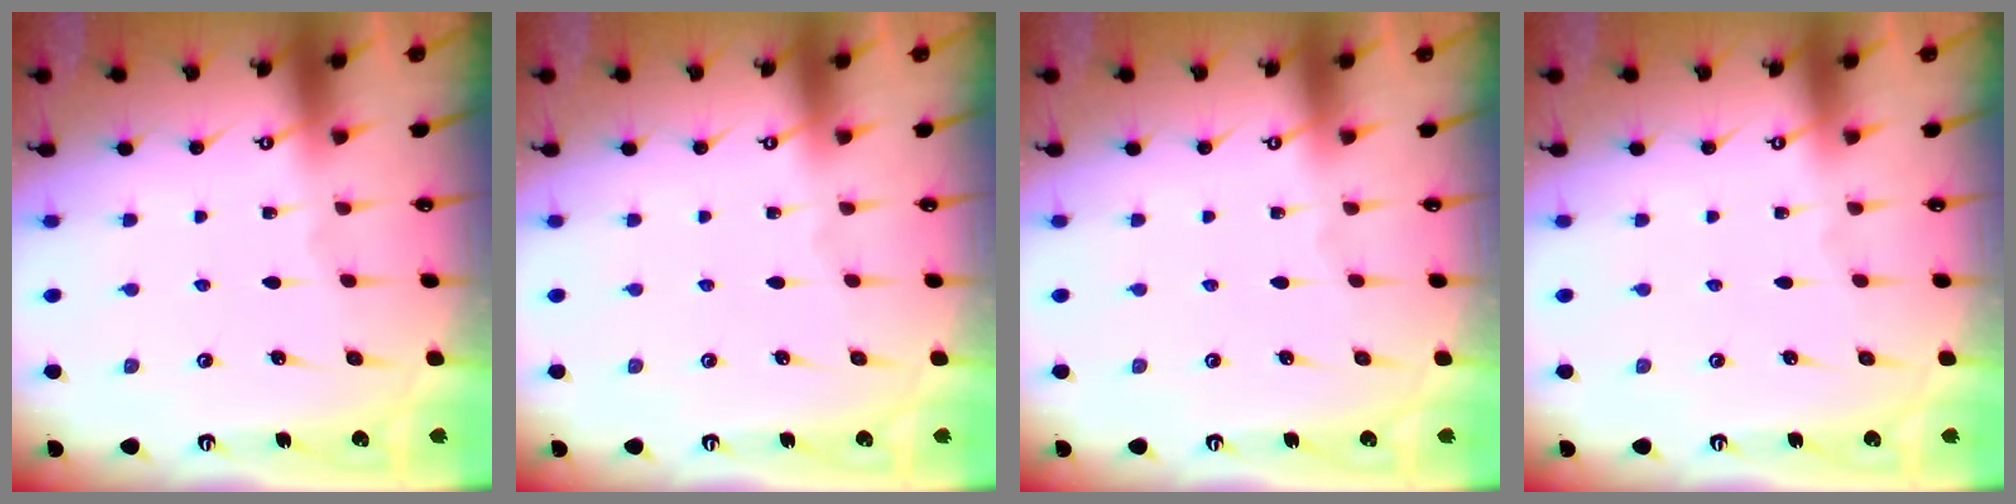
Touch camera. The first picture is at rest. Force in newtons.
{"total": 0.0}
{"total": 0.0}
{"total": 0.0}